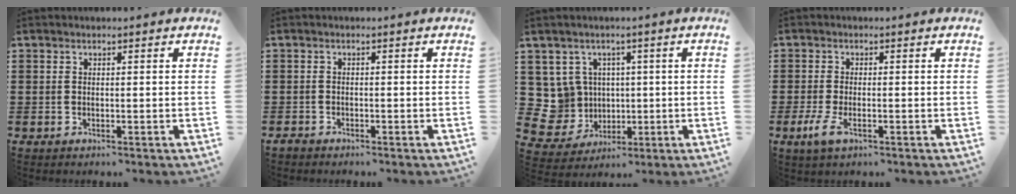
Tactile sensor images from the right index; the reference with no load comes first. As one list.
[{"total": 1.1, "force": [-1.1, 0.2, 0.0], "torque": [-0.004, -0.003, -0.022]}, {"total": 7.5, "force": [1.3, 7.3, 1.4], "torque": [-0.086, -0.005, 0.031]}, {"total": 3.1, "force": [-1.2, 1.0, 2.6], "torque": [-0.074, -0.014, -0.030]}]